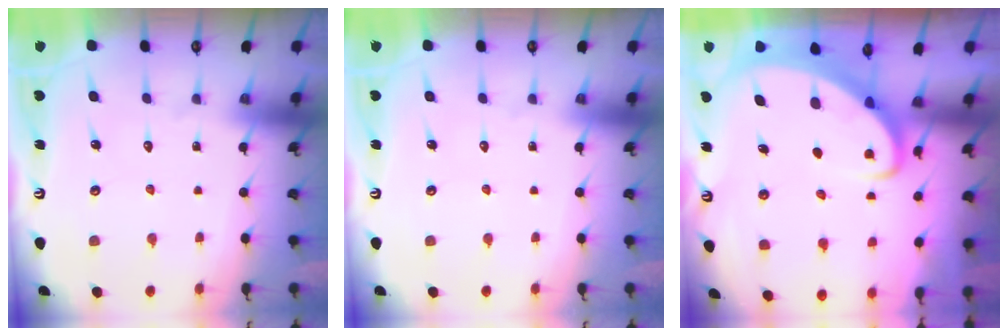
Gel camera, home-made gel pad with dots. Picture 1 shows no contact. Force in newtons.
{"total": 0.0}
{"total": 3.6, "press": 3.6, "slide": 0.5}